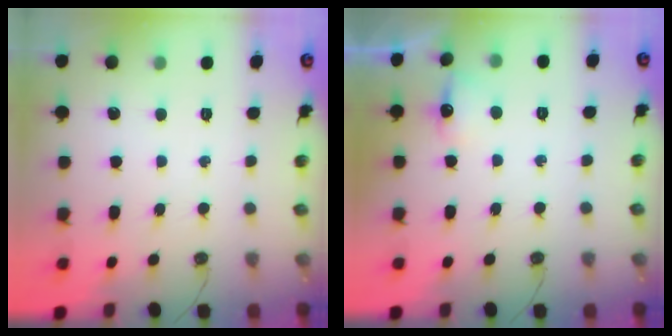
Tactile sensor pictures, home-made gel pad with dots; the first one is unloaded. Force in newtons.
{"total": 7.4, "press": 7.3, "slide": 0.9}